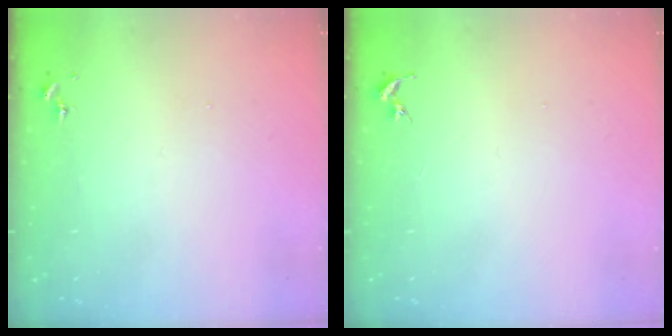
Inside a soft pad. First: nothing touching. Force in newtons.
{"total": 0.0}